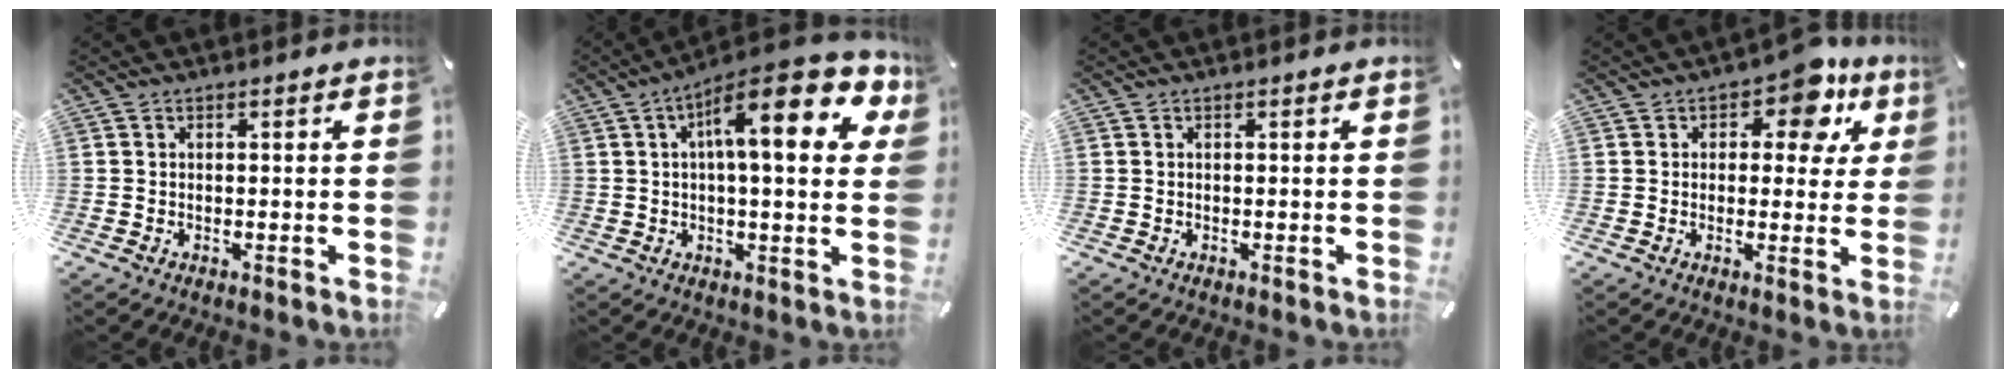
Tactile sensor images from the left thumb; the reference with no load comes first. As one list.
[{"total": 17.8, "force": [6.5, 5.9, 15.5], "torque": [-0.226, -0.026, 0.096]}, {"total": 0.0}, {"total": 9.8, "force": [4.9, 5.5, 6.4], "torque": [-0.067, -0.029, 0.077]}]